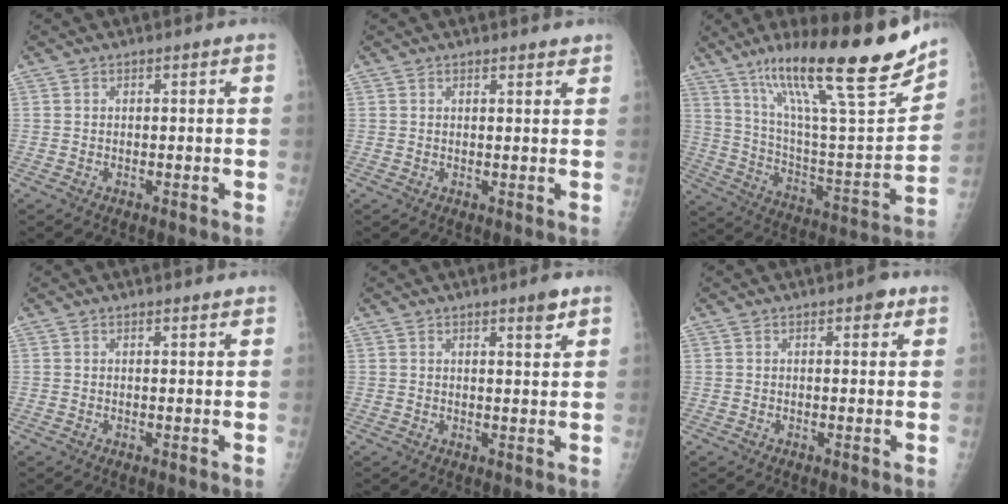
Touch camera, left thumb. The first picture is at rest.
{"total": 2.1, "force": [1.8, 0.6, 0.8], "torque": [0.001, -0.006, 0.021]}
{"total": 28.1, "force": [18.3, 5.1, 20.6], "torque": [-0.313, -0.060, 0.311]}
{"total": 1.1, "force": [1.0, 0.3, 0.5], "torque": [-0.004, -0.003, 0.013]}
{"total": 3.3, "force": [2.2, 0.6, 2.4], "torque": [-0.030, -0.014, 0.031]}
{"total": 2.4, "force": [1.3, 1.2, 1.6], "torque": [-0.011, -0.002, 0.013]}